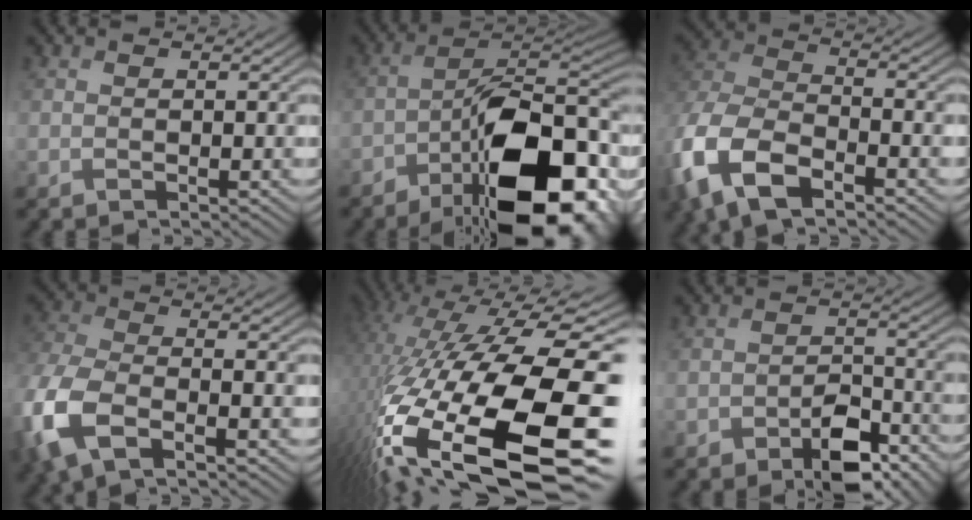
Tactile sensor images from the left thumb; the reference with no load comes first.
{"total": 17.9, "force": [-8.2, 8.5, 13.4], "torque": [-0.188, -0.020, -0.130]}
{"total": 12.0, "force": [-6.2, 5.9, 8.3], "torque": [-0.211, -0.022, -0.130]}
{"total": 10.3, "force": [-4.1, 4.6, 8.2], "torque": [-0.226, -0.022, -0.084]}
{"total": 20.5, "force": [-5.6, 9.3, 17.5], "torque": [-0.334, -0.035, -0.075]}
{"total": 6.4, "force": [-3.8, 3.1, 4.1], "torque": [-0.062, -0.001, -0.058]}